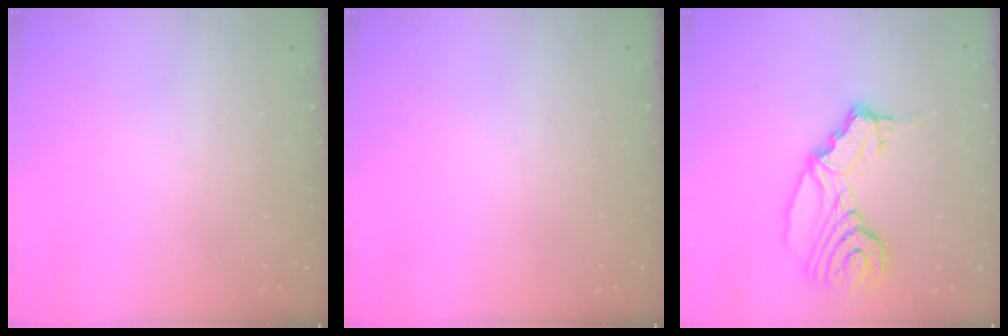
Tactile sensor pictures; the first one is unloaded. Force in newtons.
{"total": 0.0}
{"total": 14.1, "press": 13.9, "slide": 2.7}